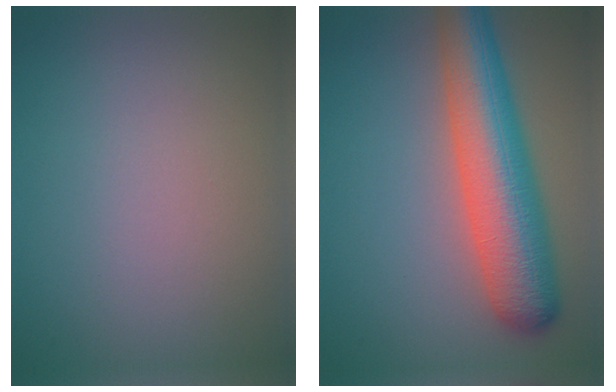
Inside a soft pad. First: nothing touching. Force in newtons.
{"total": 9.0, "press": 9.0, "slide": 0.4}